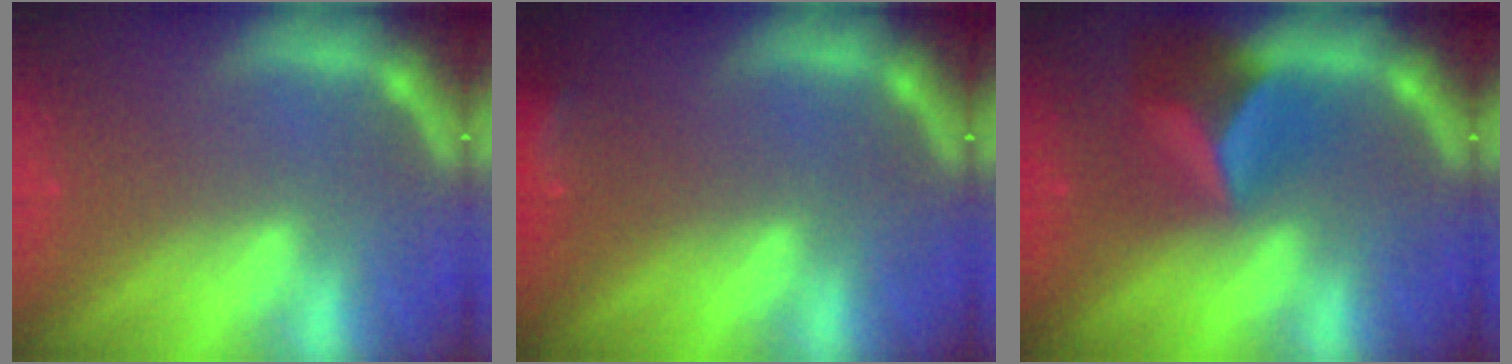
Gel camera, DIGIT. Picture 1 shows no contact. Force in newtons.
{"total": 1.9}
{"total": 6.0}